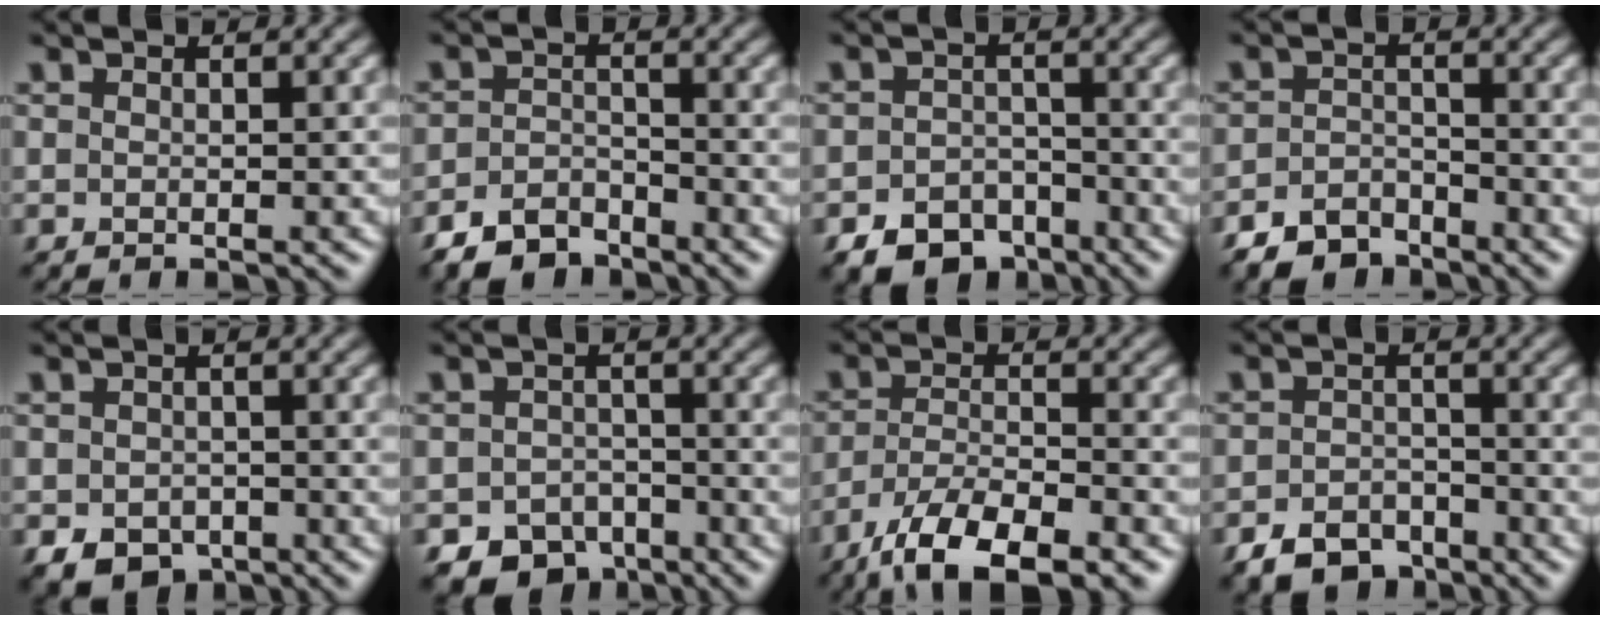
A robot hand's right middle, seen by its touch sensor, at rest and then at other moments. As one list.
[{"total": 3.9, "force": [-3.3, 1.7, 1.1], "torque": [-0.018, 0.001, -0.069]}, {"total": 4.6, "force": [-3.4, 2.8, 1.4], "torque": [-0.022, 0.000, -0.059]}, {"total": 3.6, "force": [-3.1, 1.6, 0.8], "torque": [-0.012, 0.002, -0.064]}, {"total": 3.3, "force": [-1.8, 2.5, 1.3], "torque": [-0.026, -0.010, -0.031]}, {"total": 4.5, "force": [-3.1, 3.1, 1.2], "torque": [-0.013, -0.006, -0.050]}, {"total": 8.5, "force": [-6.3, 2.6, 5.1], "torque": [-0.093, -0.009, -0.115]}, {"total": 4.1, "force": [-3.1, 2.3, 1.2], "torque": [-0.018, 0.001, -0.061]}]